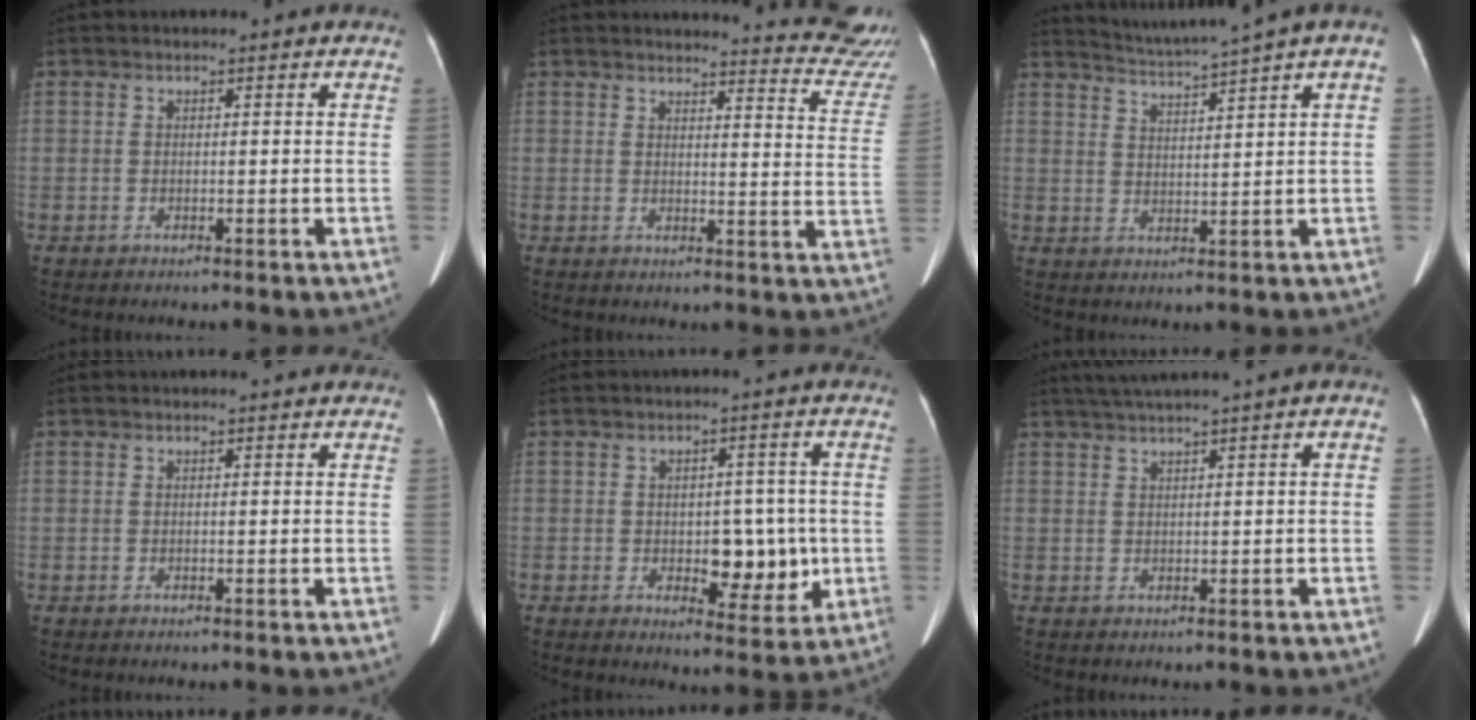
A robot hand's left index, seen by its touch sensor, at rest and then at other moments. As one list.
[{"total": 13.4, "force": [13.3, 0.0, 0.8], "torque": [0.017, -0.111, 0.115]}, {"total": 5.5, "force": [4.6, -1.7, 2.5], "torque": [-0.046, 0.001, 0.084]}, {"total": 0.9, "force": [0.9, 0.1, 0.2], "torque": [-0.011, 0.003, 0.004]}, {"total": 6.9, "force": [-0.8, 4.0, 5.5], "torque": [-0.066, 0.006, 0.001]}, {"total": 3.8, "force": [2.4, -0.9, 2.7], "torque": [-0.055, 0.015, 0.050]}]